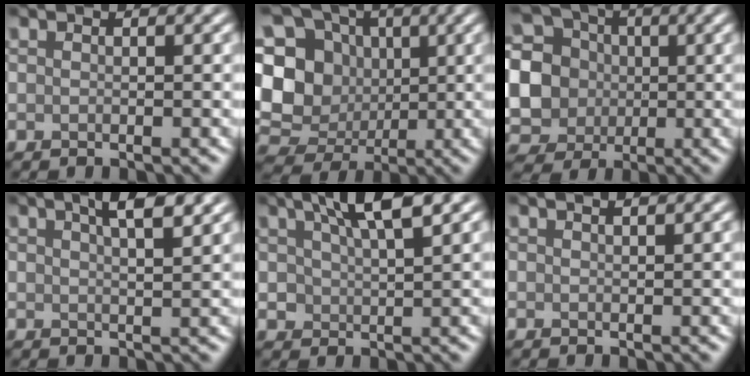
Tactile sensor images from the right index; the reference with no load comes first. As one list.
[{"total": 12.0, "force": [0.7, 10.5, 5.8], "torque": [-0.133, 0.019, -0.014]}, {"total": 14.6, "force": [-0.1, 13.5, 5.4], "torque": [-0.162, 0.007, -0.025]}, {"total": 3.5, "force": [2.2, 1.0, 2.6], "torque": [-0.033, 0.011, 0.027]}, {"total": 4.9, "force": [3.0, 1.7, 3.6], "torque": [-0.066, 0.011, 0.053]}, {"total": 0.9, "force": [0.8, 0.1, 0.5], "torque": [-0.007, 0.000, 0.010]}]